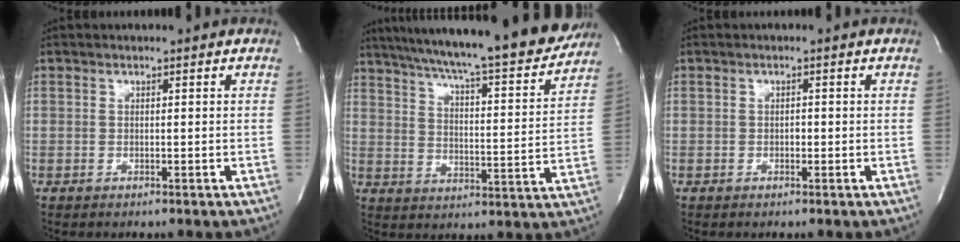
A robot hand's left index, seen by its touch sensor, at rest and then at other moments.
{"total": 23.7, "force": [21.1, 1.5, 10.7], "torque": [-0.177, -0.038, 0.284]}
{"total": 0.7, "force": [-0.2, 0.4, 0.5], "torque": [-0.010, 0.001, -0.004]}